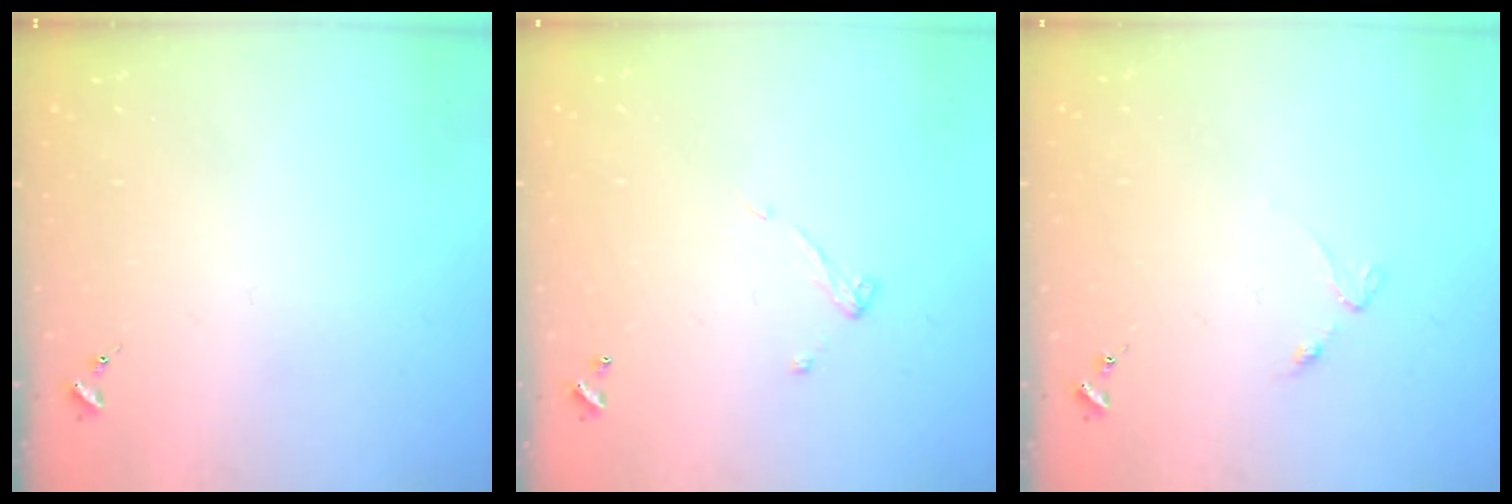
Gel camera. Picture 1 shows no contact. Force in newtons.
{"total": 4.4, "press": 4.4, "slide": 0.2}
{"total": 2.5, "press": 2.4, "slide": 0.4}